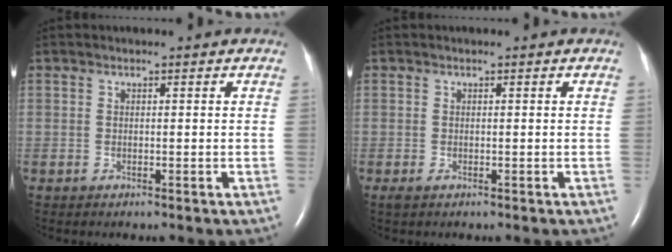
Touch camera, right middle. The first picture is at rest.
{"total": 0.7, "force": [-0.4, 0.3, 0.5], "torque": [-0.012, -0.002, -0.005]}